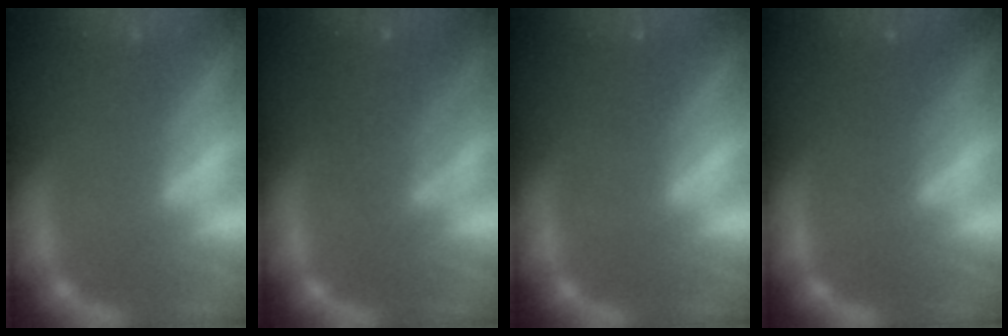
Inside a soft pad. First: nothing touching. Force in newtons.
{"total": 4.6}
{"total": 1.0}
{"total": 2.0}